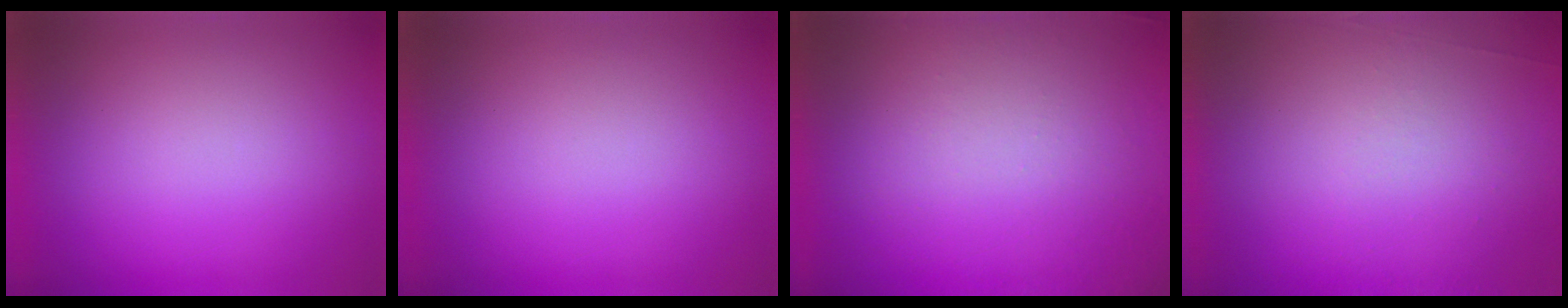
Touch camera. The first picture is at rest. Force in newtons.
{"total": 0.0}
{"total": 7.3}
{"total": 6.8}